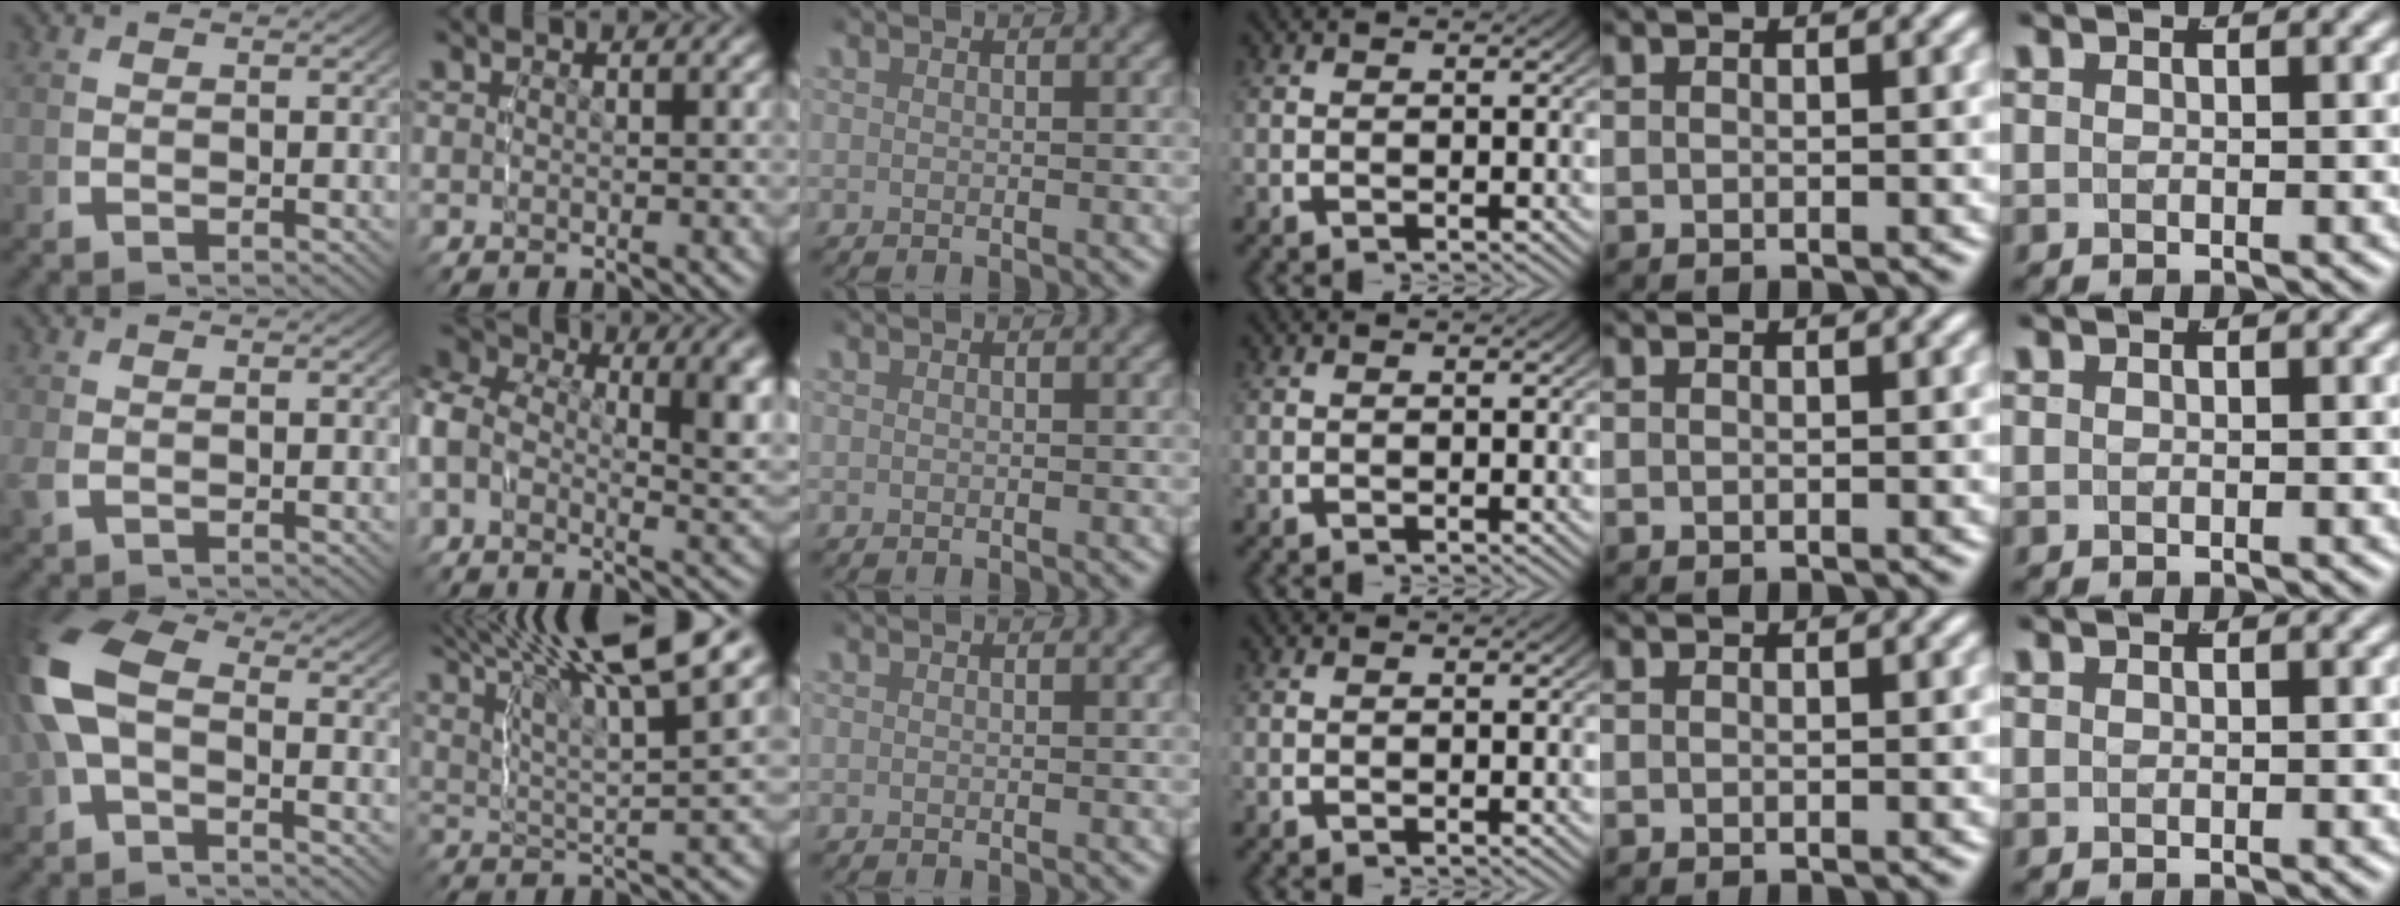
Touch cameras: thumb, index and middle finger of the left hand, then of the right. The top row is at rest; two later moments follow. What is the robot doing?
{"motion": "lift_and_place", "object": "markers"}